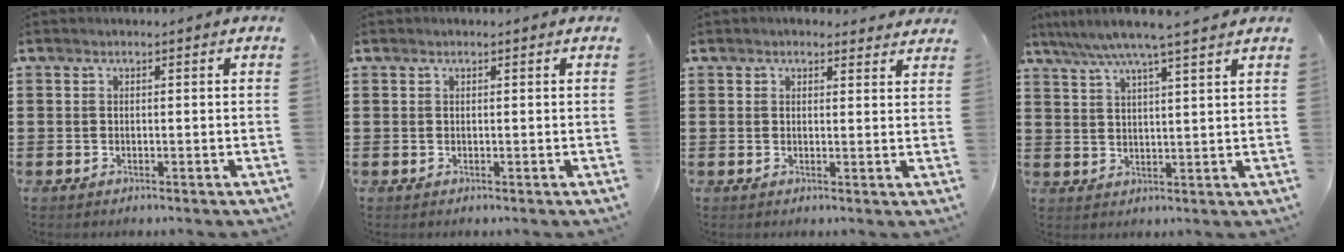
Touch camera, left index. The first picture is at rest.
{"total": 0.0}
{"total": 2.2, "force": [2.1, 0.6, 0.3], "torque": [-0.003, -0.003, 0.038]}
{"total": 5.6, "force": [4.7, -0.7, 3.1], "torque": [-0.074, -0.018, 0.080]}